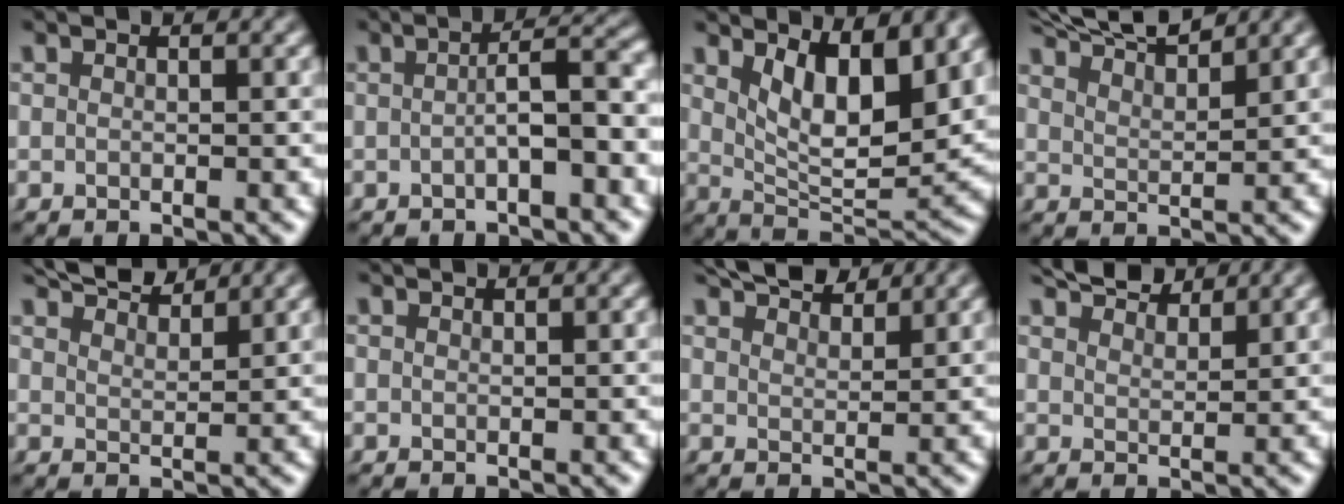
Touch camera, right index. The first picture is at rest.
{"total": 3.5, "force": [-1.2, 0.7, 3.2], "torque": [-0.040, 0.002, -0.018]}
{"total": 7.9, "force": [3.1, 3.4, 6.4], "torque": [-0.105, -0.013, 0.052]}
{"total": 6.7, "force": [6.2, 1.1, 2.4], "torque": [-0.046, 0.011, 0.101]}
{"total": 4.8, "force": [4.4, 0.8, 1.7], "torque": [-0.026, 0.005, 0.074]}
{"total": 0.0}
{"total": 4.9, "force": [4.3, 1.2, 2.1], "torque": [-0.029, 0.004, 0.071]}
{"total": 4.8, "force": [4.2, 1.3, 1.9], "torque": [-0.027, 0.004, 0.069]}